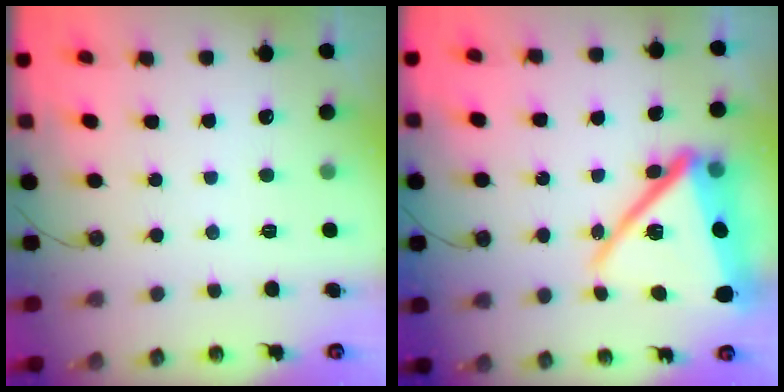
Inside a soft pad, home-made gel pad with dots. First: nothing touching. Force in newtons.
{"total": 23.0, "press": 22.9, "slide": 1.8}